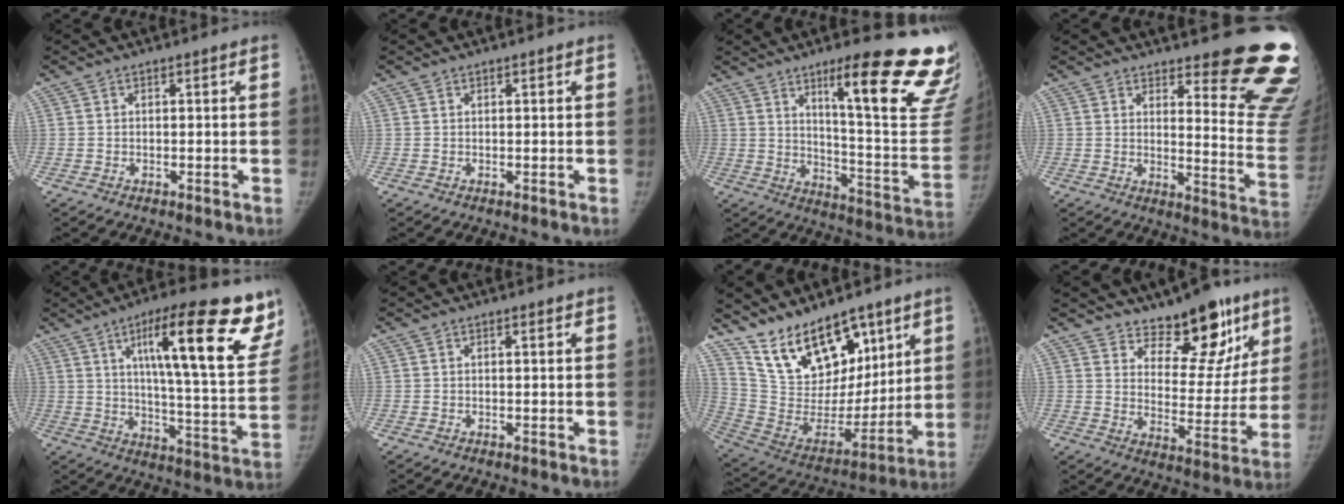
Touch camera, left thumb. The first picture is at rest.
{"total": 0.0}
{"total": 27.1, "force": [16.4, 4.7, 21.1], "torque": [-0.210, -0.091, 0.230]}
{"total": 18.0, "force": [13.8, 4.2, 10.7], "torque": [-0.091, -0.135, 0.161]}
{"total": 24.5, "force": [12.7, 5.6, 20.2], "torque": [-0.251, -0.042, 0.185]}
{"total": 0.0}
{"total": 20.1, "force": [13.6, 10.4, 10.5], "torque": [-0.125, -0.076, 0.255]}
{"total": 15.2, "force": [10.8, 7.5, 7.6], "torque": [-0.035, -0.077, 0.162]}